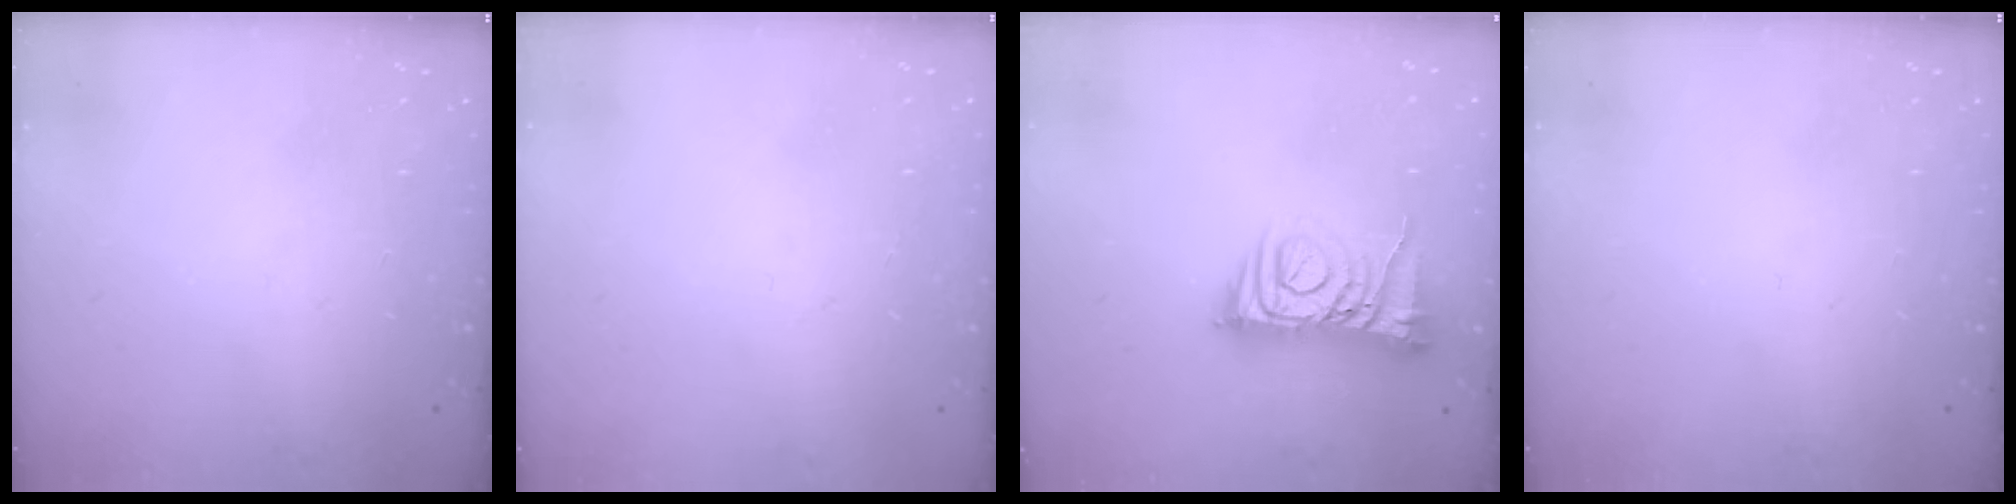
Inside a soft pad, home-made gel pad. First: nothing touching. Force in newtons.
{"total": 0.0}
{"total": 9.6, "press": 9.5, "slide": 1.4}
{"total": 0.0}